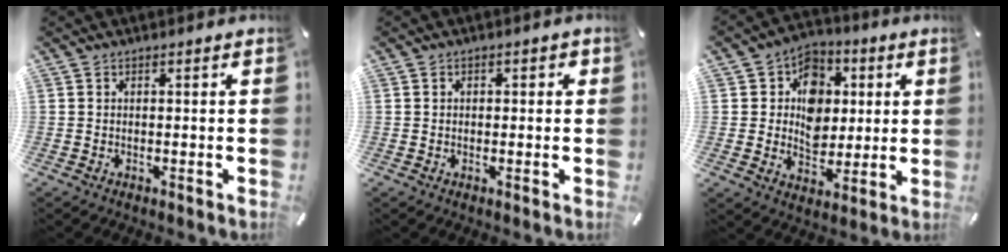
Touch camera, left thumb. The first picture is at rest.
{"total": 1.3, "force": [-0.2, 1.1, 0.7], "torque": [-0.015, 0.006, -0.006]}
{"total": 11.2, "force": [1.0, 9.9, 5.1], "torque": [-0.071, 0.003, 0.023]}